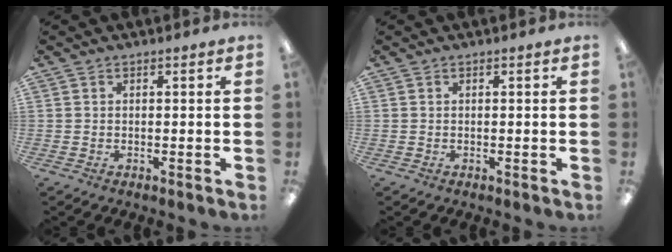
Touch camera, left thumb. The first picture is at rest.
{"total": 0.0}